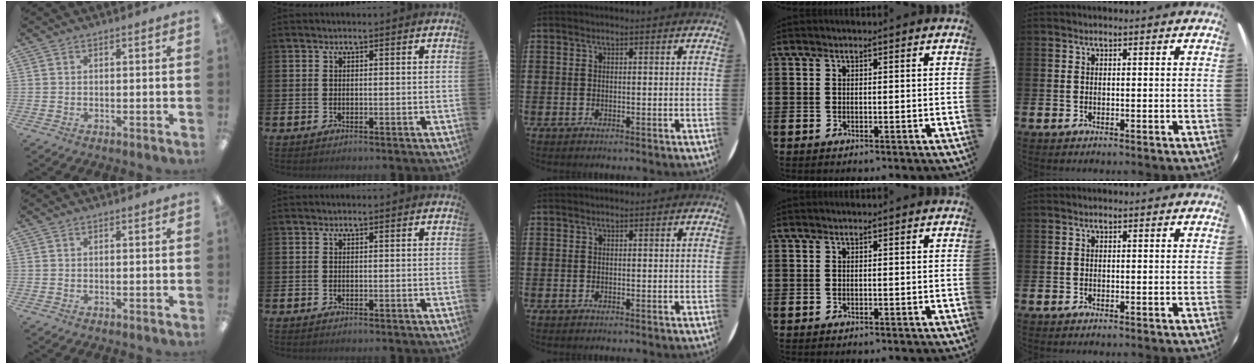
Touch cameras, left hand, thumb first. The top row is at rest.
{}